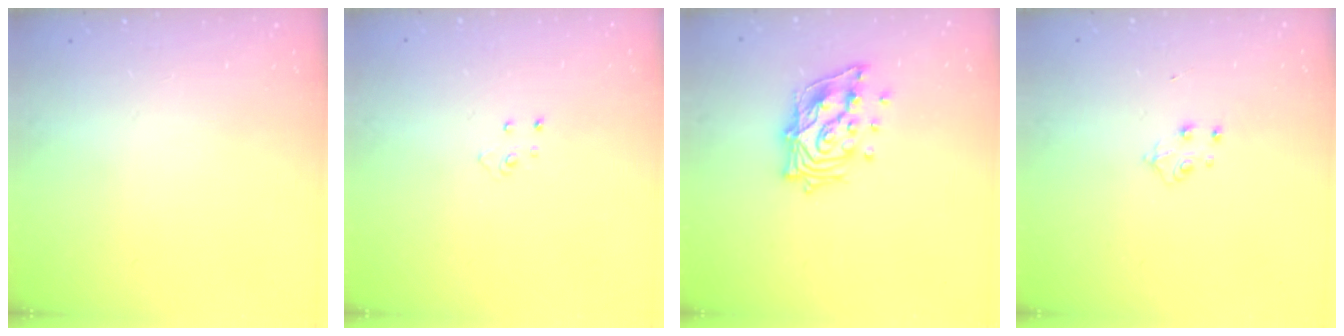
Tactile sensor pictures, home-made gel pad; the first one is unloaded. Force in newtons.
{"total": 3.7, "press": 3.7, "slide": 0.3}
{"total": 14.9, "press": 14.8, "slide": 2.0}
{"total": 4.4, "press": 4.4, "slide": 0.7}